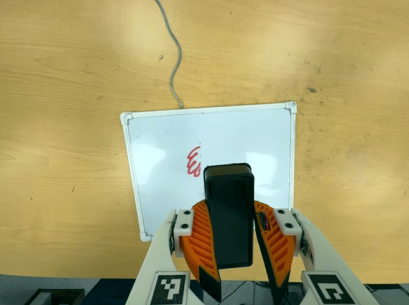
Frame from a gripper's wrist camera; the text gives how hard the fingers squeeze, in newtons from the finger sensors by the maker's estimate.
{"total": 9.0, "left": 8.7, "right": 9.2}